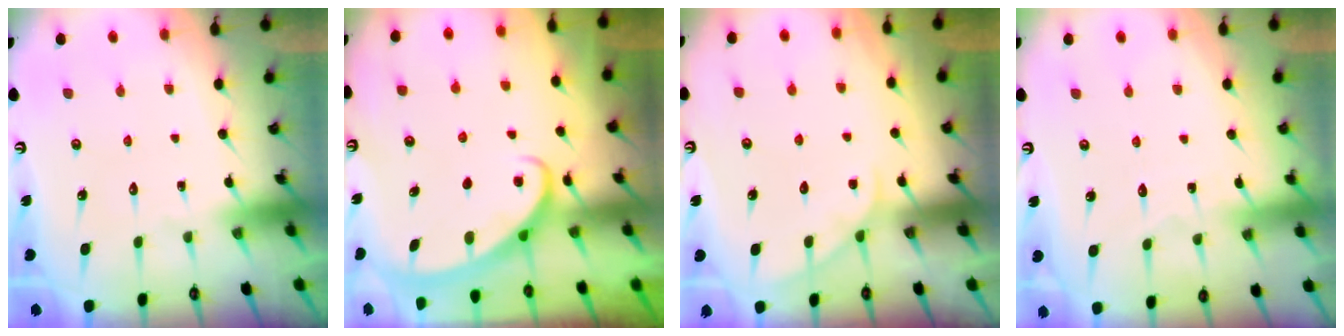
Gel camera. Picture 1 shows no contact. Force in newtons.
{"total": 2.8, "press": 2.8, "slide": 0.4}
{"total": 2.9, "press": 2.9, "slide": 0.3}
{"total": 3.2, "press": 3.2, "slide": 0.5}